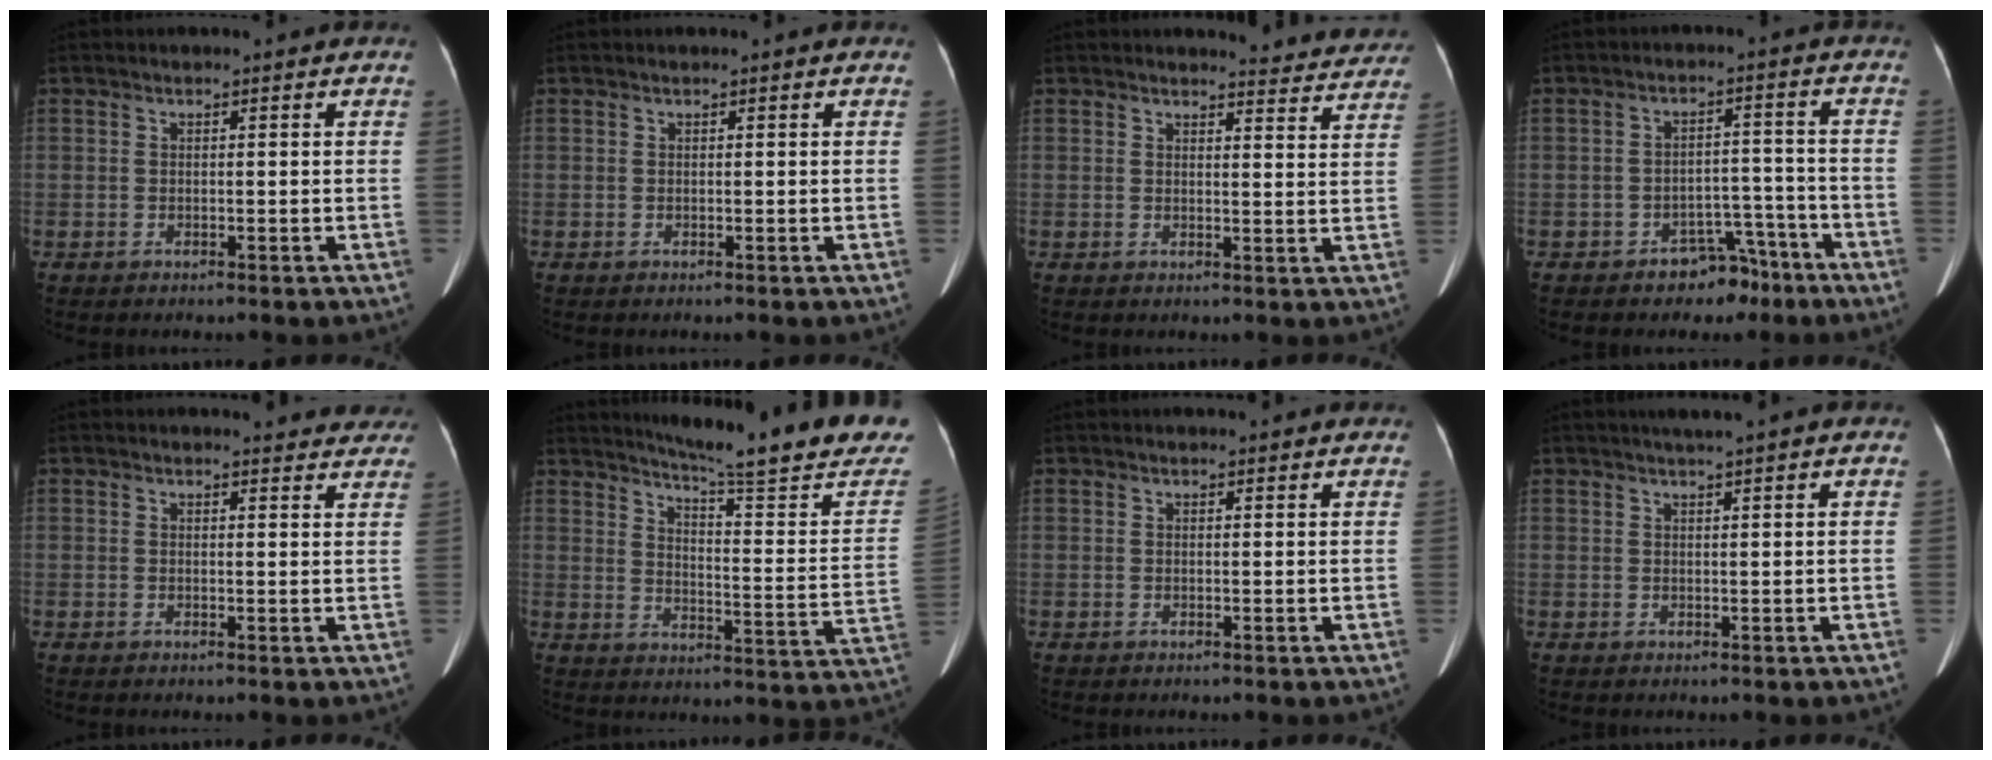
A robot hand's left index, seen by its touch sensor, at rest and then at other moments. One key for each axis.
{"total": 0.0}
{"total": 8.2, "fx": 8.1, "fy": 1.3, "fz": 0.5, "tx": 0.014, "ty": -0.024, "tz": 0.069}
{"total": 5.7, "fx": -4.1, "fy": 3.4, "fz": 1.9, "tx": -0.018, "ty": 0.026, "tz": -0.054}
{"total": 6.6, "fx": 6.3, "fy": 1.5, "fz": 1.1, "tx": 0.008, "ty": -0.009, "tz": 0.044}
{"total": 21.9, "fx": 18.9, "fy": 0.4, "fz": 11.0, "tx": -0.150, "ty": -0.079, "tz": 0.232}
{"total": 3.0, "fx": 2.9, "fy": 0.4, "fz": 0.9, "tx": -0.013, "ty": 0.016, "tz": 0.033}
{"total": 2.8, "fx": 2.2, "fy": -0.5, "fz": 1.6, "tx": -0.019, "ty": 0.011, "tz": 0.038}